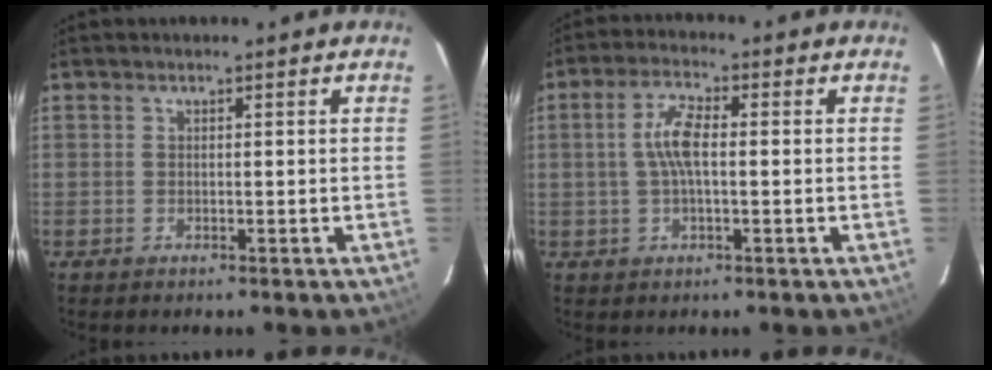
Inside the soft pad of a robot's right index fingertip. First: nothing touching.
{"total": 5.9, "force": [0.0, 2.1, 5.5], "torque": [-0.112, 0.012, 0.000]}